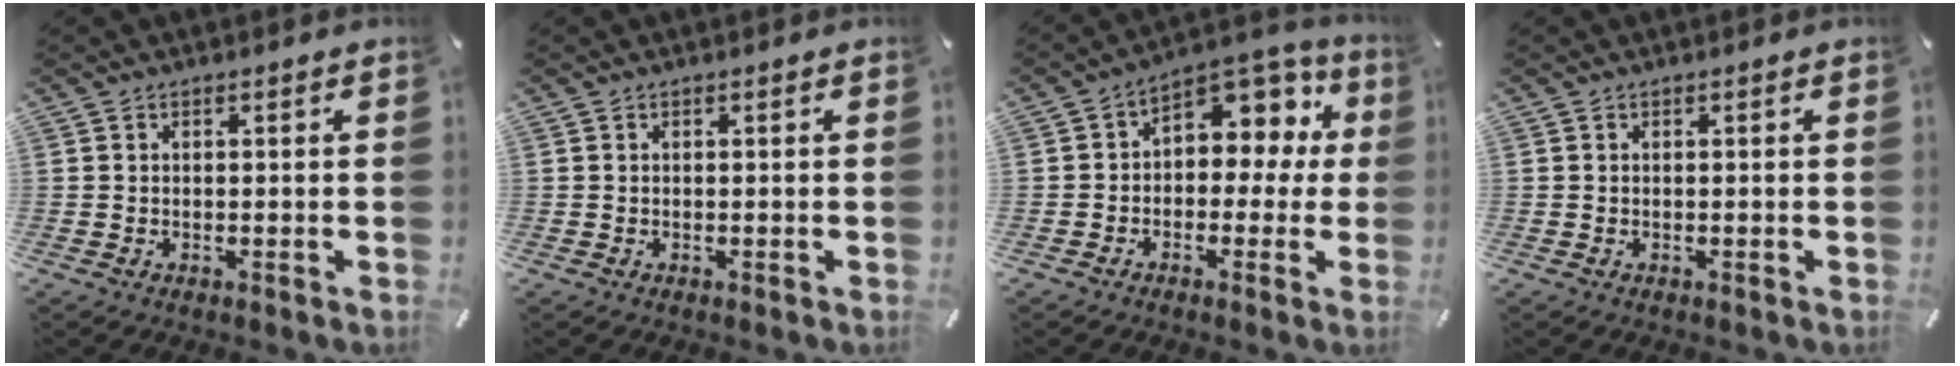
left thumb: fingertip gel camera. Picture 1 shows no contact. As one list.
[{"total": 0.0}, {"total": 7.7, "force": [2.4, 5.7, 4.6], "torque": [-0.061, -0.026, 0.040]}, {"total": 0.0}]